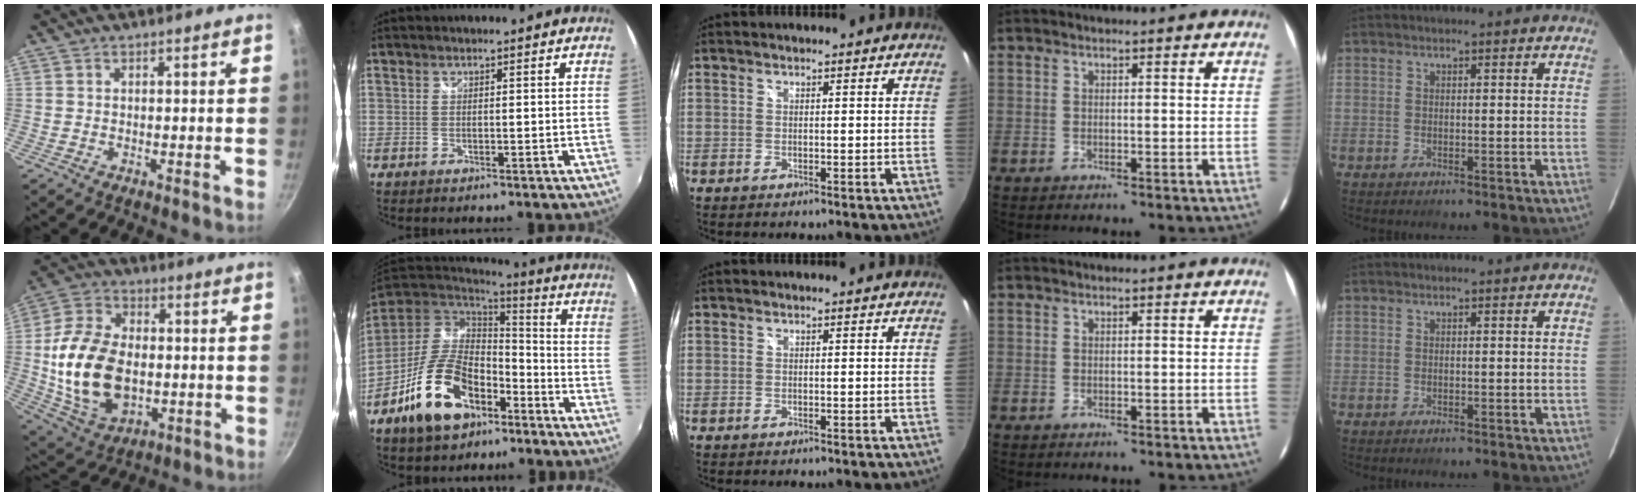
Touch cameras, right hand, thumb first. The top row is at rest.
{"thumb": {"total": 19.2, "force": [-1.3, 12.7, 14.4], "torque": [-0.260, 0.009, -0.015]}, "index": {"total": 16.9, "force": [-9.2, 9.5, 10.5], "torque": [-0.216, 0.003, -0.151]}}